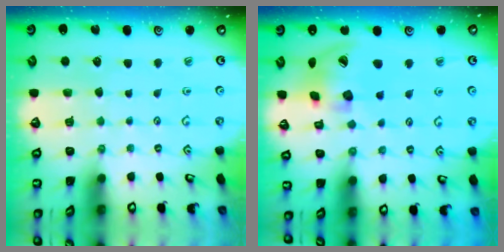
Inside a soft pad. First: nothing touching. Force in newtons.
{"total": 15.6, "press": 15.5, "slide": 2.3}